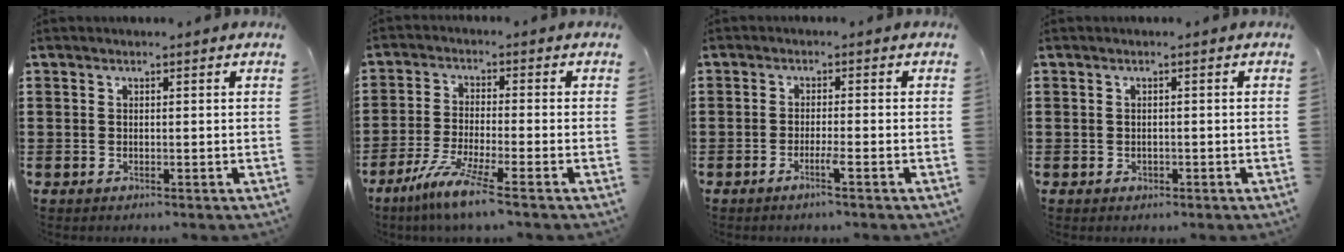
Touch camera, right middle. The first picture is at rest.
{"total": 6.7, "force": [-4.9, 0.0, 4.5], "torque": [-0.099, -0.018, -0.093]}
{"total": 2.2, "force": [-1.4, -0.1, 1.8], "torque": [-0.030, -0.002, -0.026]}
{"total": 0.6, "force": [-0.2, 0.5, 0.2], "torque": [-0.006, 0.000, -0.004]}